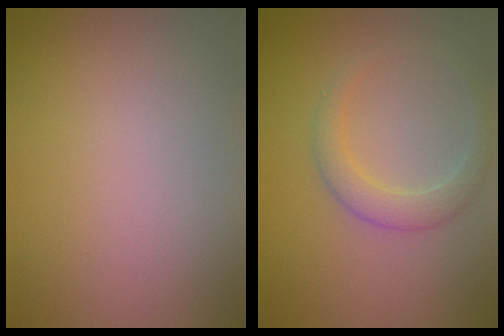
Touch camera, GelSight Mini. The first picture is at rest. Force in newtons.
{"total": 2.4, "press": 2.4, "slide": 0.2}